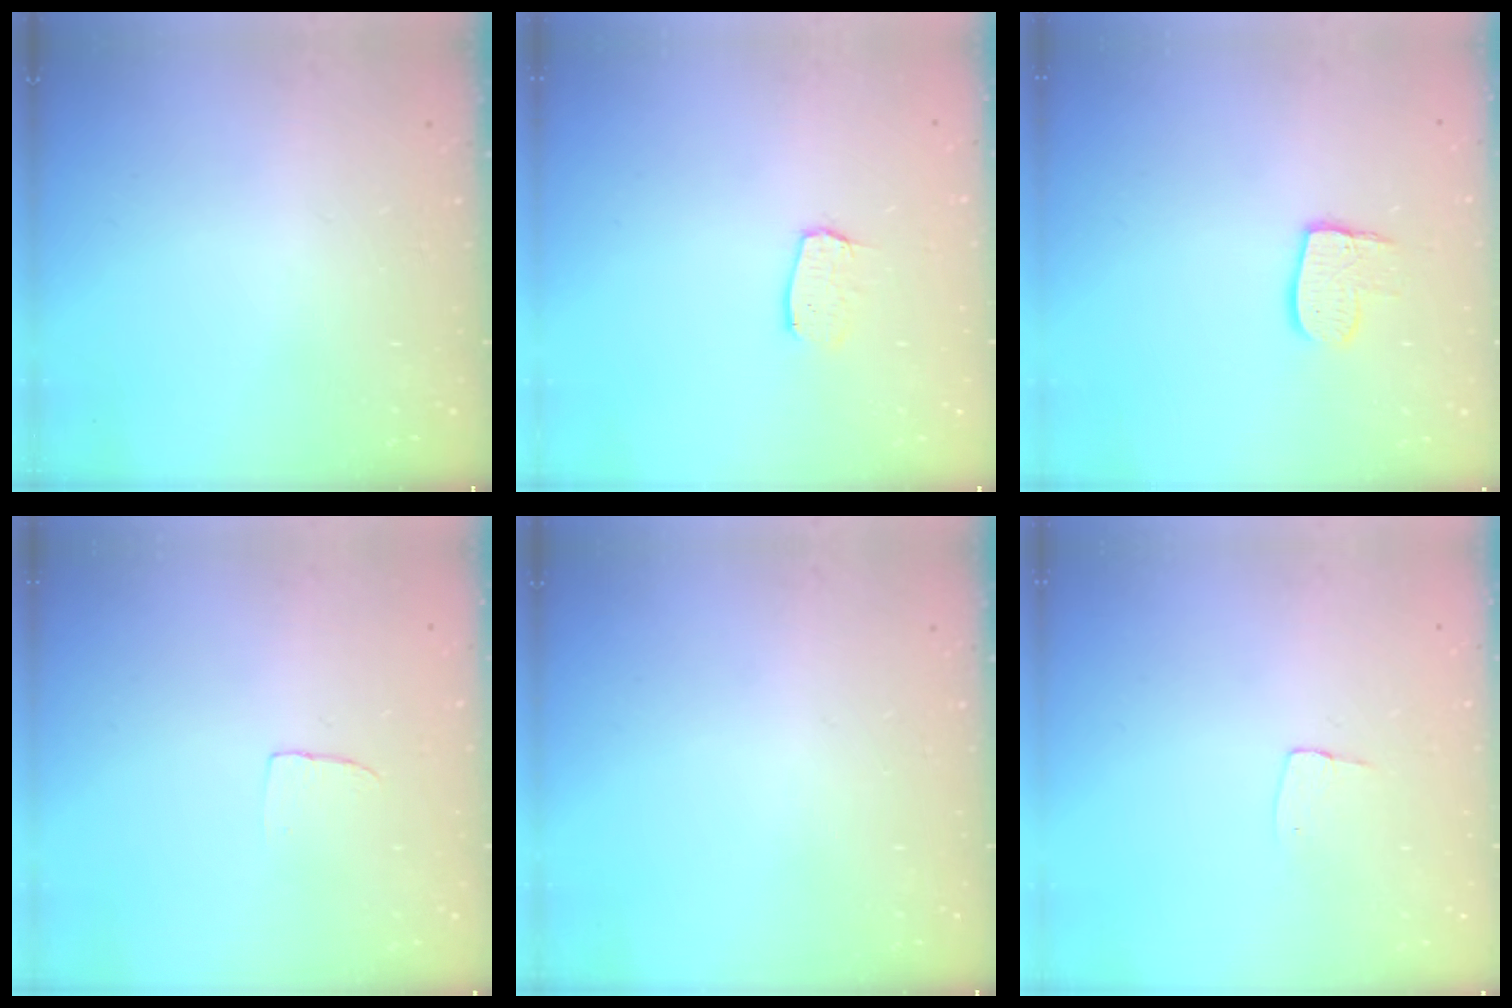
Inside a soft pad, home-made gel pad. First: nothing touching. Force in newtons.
{"total": 6.0, "press": 6.0, "slide": 0.3}
{"total": 8.7, "press": 8.6, "slide": 0.7}
{"total": 2.4, "press": 2.4, "slide": 0.1}
{"total": 0.0}
{"total": 4.1, "press": 4.1, "slide": 0.3}